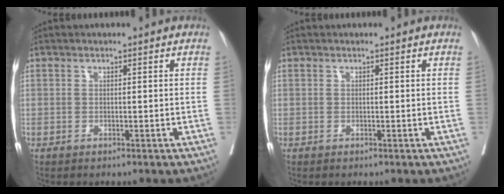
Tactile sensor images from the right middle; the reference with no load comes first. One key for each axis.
{"total": 0.0}